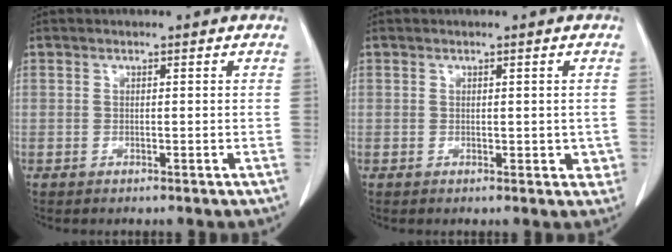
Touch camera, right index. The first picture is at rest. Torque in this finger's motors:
{"motor_torque": [0.07, 0.04, 0.01, 0.01]}